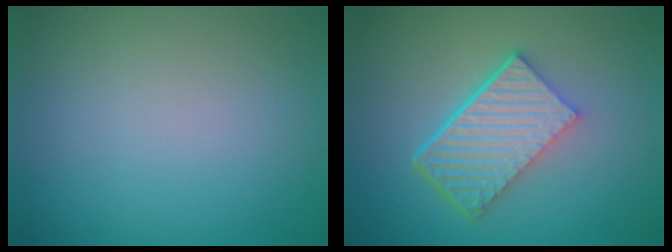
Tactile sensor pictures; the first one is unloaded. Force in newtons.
{"total": 6.2, "press": 4.2, "slide": 4.6}